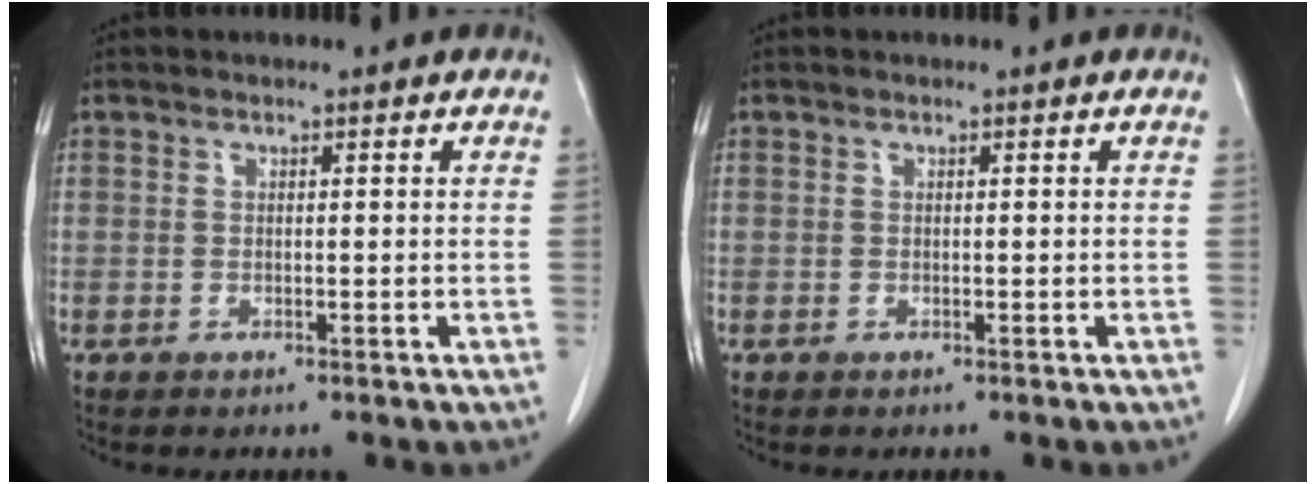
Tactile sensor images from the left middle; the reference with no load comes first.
{"total": 0.0}